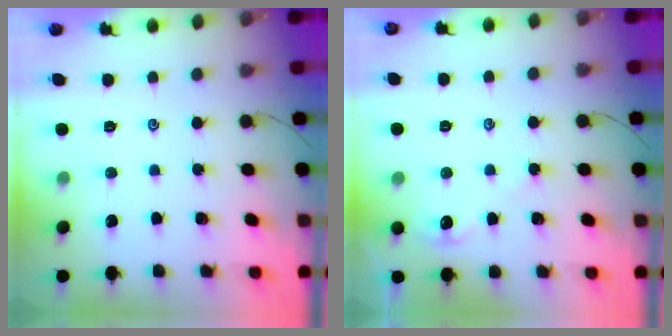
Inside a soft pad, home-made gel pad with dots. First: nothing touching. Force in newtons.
{"total": 1.8, "press": 1.8, "slide": 0.2}